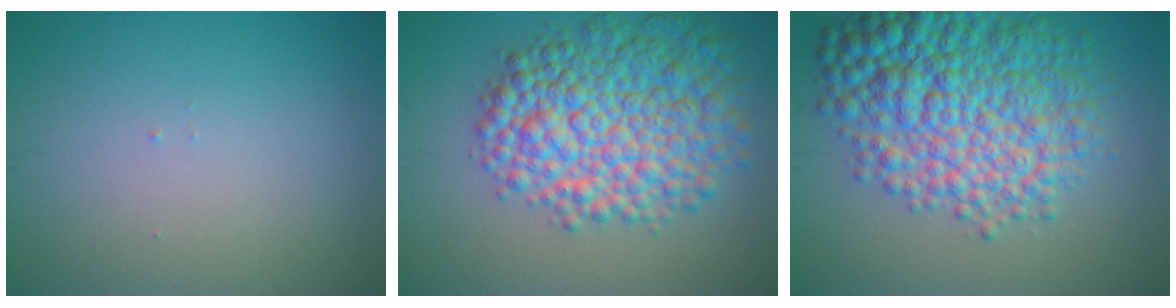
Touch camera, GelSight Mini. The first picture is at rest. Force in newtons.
{"total": 9.8, "press": 9.8, "slide": 0.2}
{"total": 10.6, "press": 10.6, "slide": 0.2}